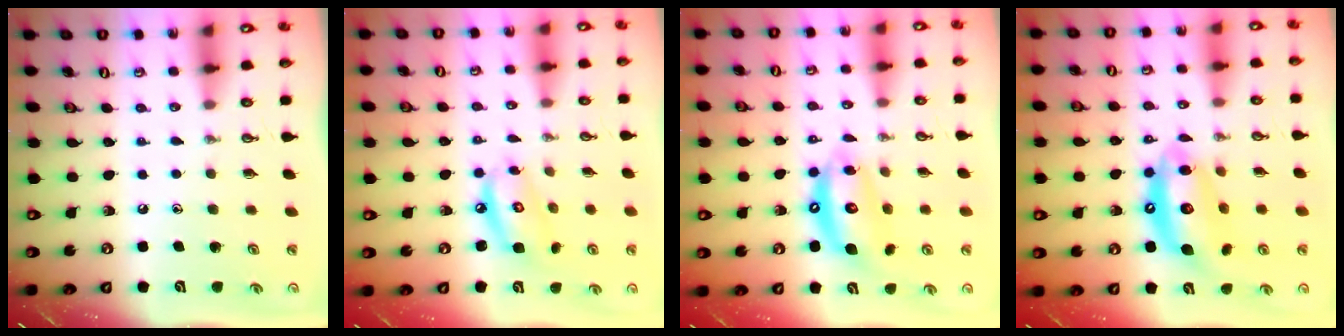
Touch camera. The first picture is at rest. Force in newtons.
{"total": 8.7, "press": 8.7, "slide": 0.8}
{"total": 11.8, "press": 11.7, "slide": 1.2}
{"total": 14.1, "press": 14.0, "slide": 1.1}